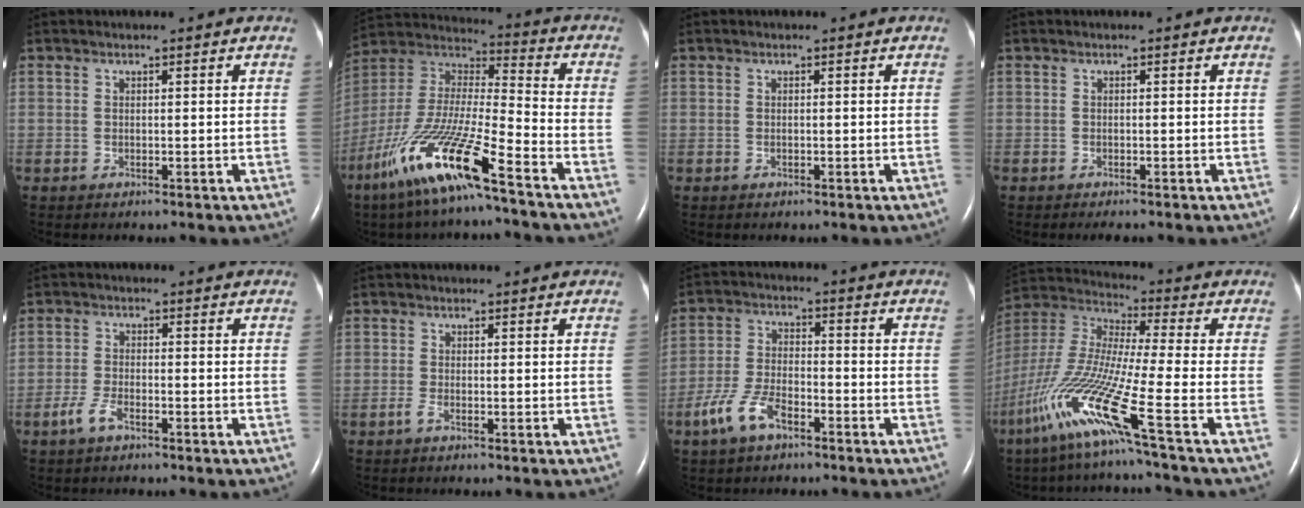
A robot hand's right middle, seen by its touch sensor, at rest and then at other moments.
{"total": 17.8, "force": [-10.8, 1.4, 14.0], "torque": [-0.312, -0.036, -0.210]}
{"total": 0.0}
{"total": 1.3, "force": [-1.1, 0.2, 0.7], "torque": [-0.011, -0.004, -0.013]}
{"total": 3.1, "force": [-2.0, 1.0, 2.2], "torque": [-0.055, -0.001, -0.043]}
{"total": 0.9, "force": [-0.5, 0.0, 0.7], "torque": [-0.019, -0.002, -0.014]}
{"total": 7.2, "force": [-4.4, 2.9, 4.8], "torque": [-0.114, -0.001, -0.087]}
{"total": 17.7, "force": [-9.1, -1.0, 15.1], "torque": [-0.341, -0.047, -0.185]}